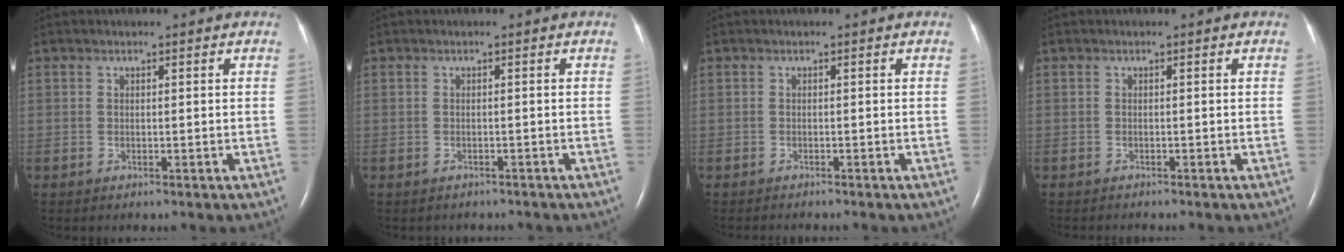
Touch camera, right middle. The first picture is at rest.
{"total": 2.8, "force": [-2.5, 1.2, 0.4], "torque": [-0.011, 0.000, -0.029]}
{"total": 2.0, "force": [-1.8, 0.0, 0.8], "torque": [-0.010, -0.003, -0.023]}
{"total": 1.5, "force": [-1.4, 0.3, 0.4], "torque": [-0.010, -0.004, -0.016]}